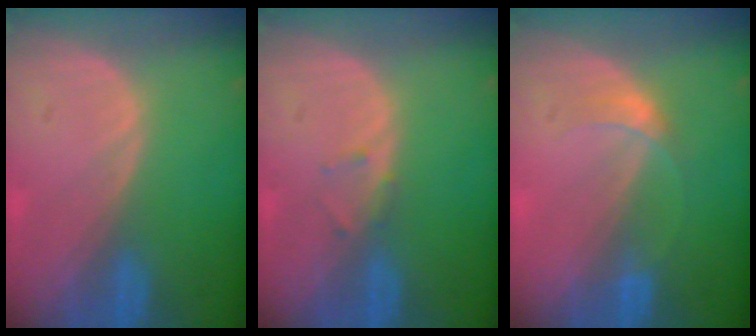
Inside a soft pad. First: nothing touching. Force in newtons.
{"total": 1.1, "press": 1.0, "slide": 0.2}
{"total": 2.5, "press": 2.5, "slide": 0.1}